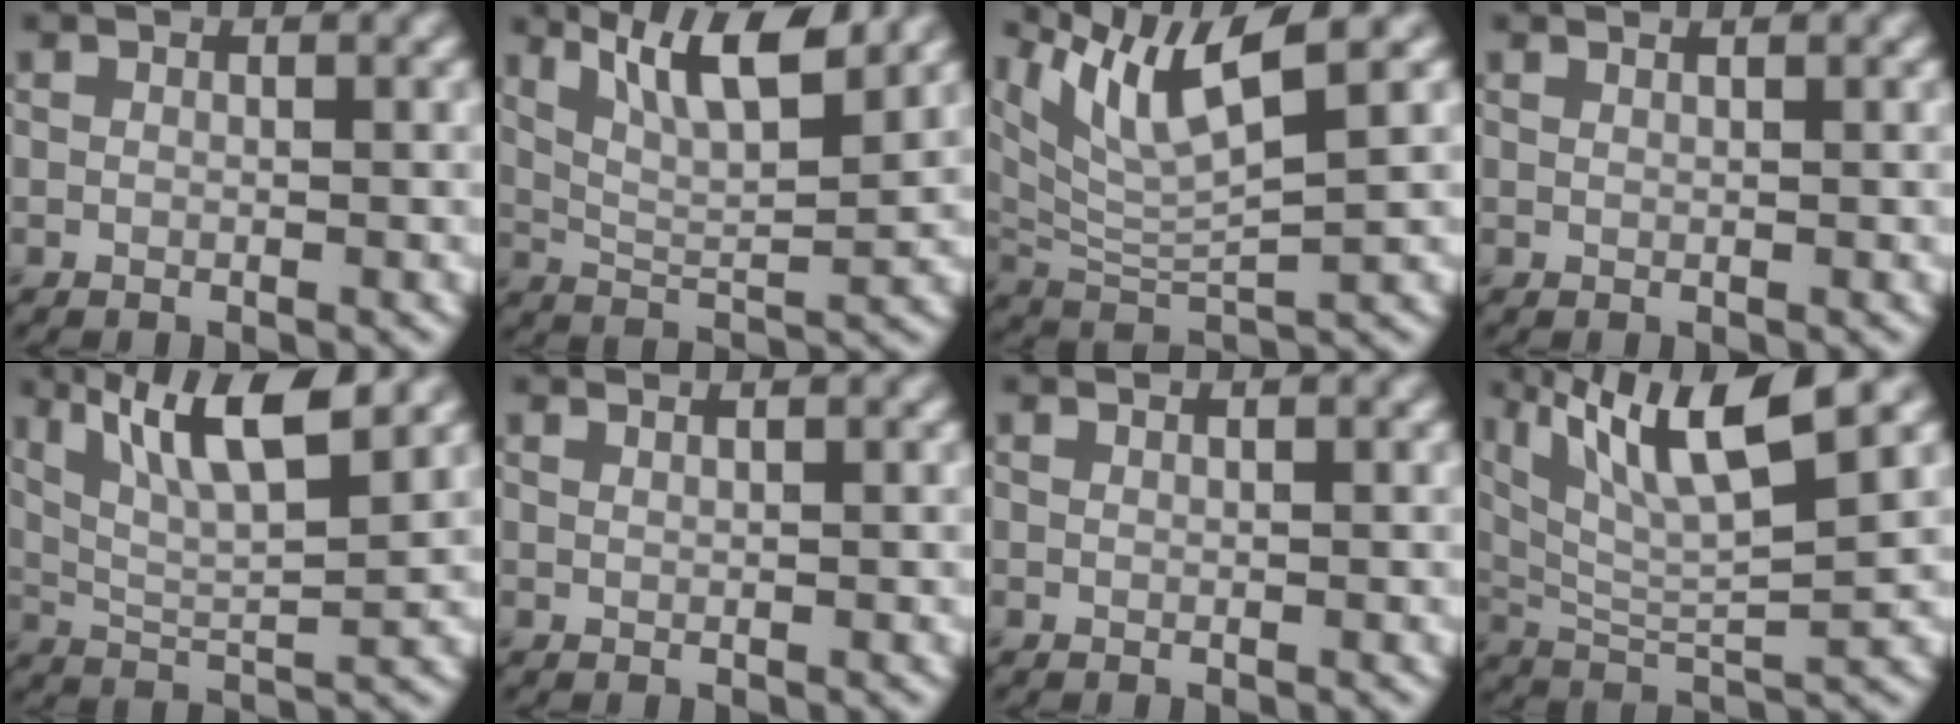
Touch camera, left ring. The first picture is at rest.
{"total": 7.3, "force": [4.4, 1.9, 5.5], "torque": [-0.096, 0.008, 0.076]}
{"total": 7.8, "force": [4.8, 1.5, 5.9], "torque": [-0.124, 0.004, 0.096]}
{"total": 1.2, "force": [0.9, 0.4, 0.6], "torque": [-0.003, -0.006, 0.002]}
{"total": 7.8, "force": [4.1, 1.8, 6.4], "torque": [-0.111, 0.006, 0.078]}
{"total": 1.8, "force": [1.3, 0.7, 1.0], "torque": [0.004, -0.005, 0.001]}
{"total": 0.9, "force": [0.7, 0.3, 0.4], "torque": [-0.004, -0.004, 0.001]}
{"total": 9.7, "force": [5.1, 2.0, 8.0], "torque": [-0.140, 0.010, 0.094]}